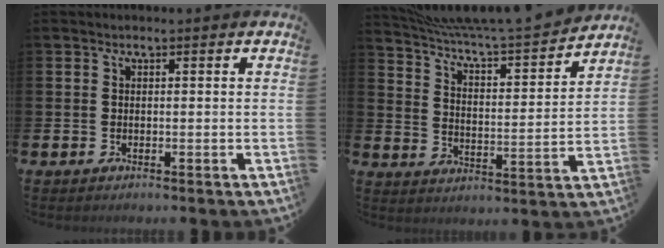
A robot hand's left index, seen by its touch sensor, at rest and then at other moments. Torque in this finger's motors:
{"motor_torque": [0.97, -1.17, 0.17, 0.13]}